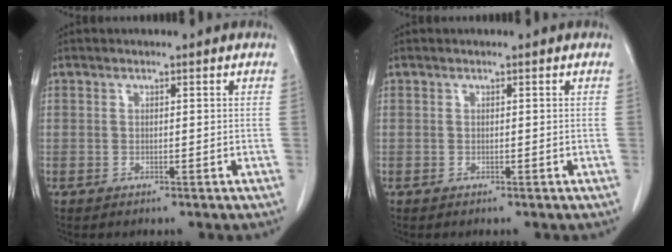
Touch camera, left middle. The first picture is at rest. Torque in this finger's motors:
{"motor_torque": [0.00, 0.00, -0.01, -0.01]}